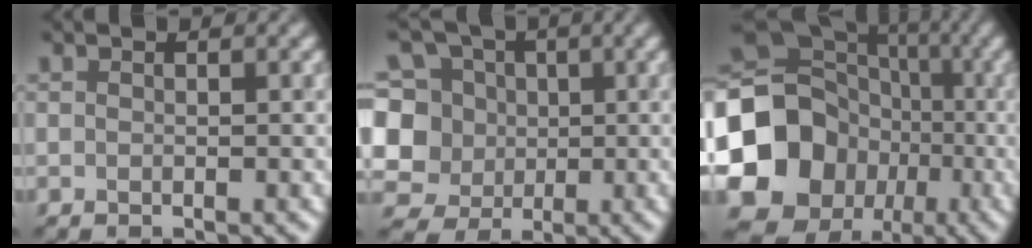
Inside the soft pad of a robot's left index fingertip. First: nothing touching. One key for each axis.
{"total": 10.4, "fx": 0.9, "fy": 9.8, "fz": 3.4, "tx": -0.110, "ty": 0.025, "tz": 0.005}
{"total": 17.2, "fx": -3.2, "fy": 15.3, "fz": 7.2, "tx": -0.151, "ty": -0.014, "tz": -0.082}